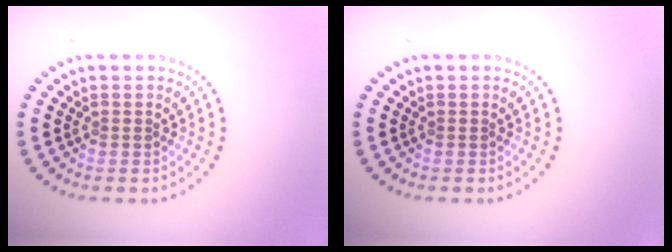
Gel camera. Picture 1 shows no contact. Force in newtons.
{"total": 0.0}